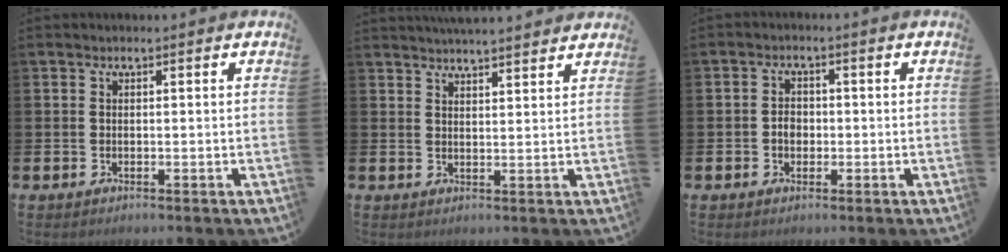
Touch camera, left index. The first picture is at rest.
{"total": 3.8, "force": [3.8, -0.3, 0.1], "torque": [-0.010, -0.018, 0.069]}
{"total": 2.3, "force": [-0.4, 1.8, 1.4], "torque": [-0.011, -0.001, -0.013]}